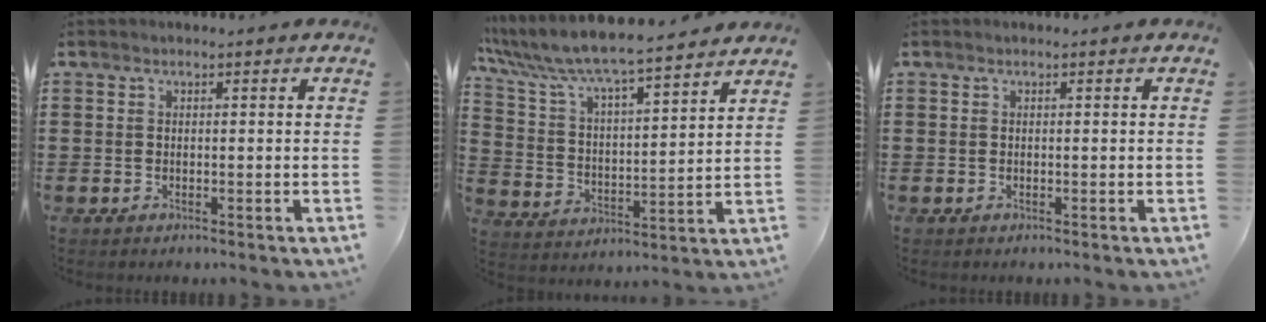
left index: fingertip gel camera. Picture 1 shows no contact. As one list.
[{"total": 6.5, "force": [6.1, 0.3, 2.3], "torque": [-0.075, -0.042, 0.099]}, {"total": 0.0}]